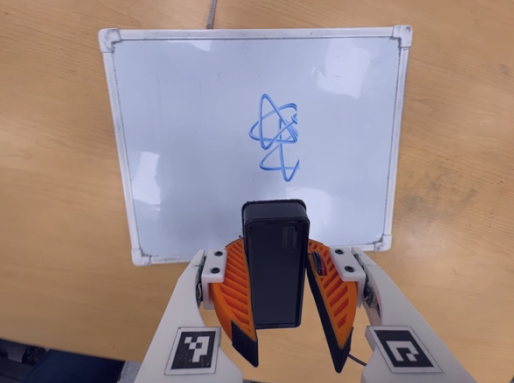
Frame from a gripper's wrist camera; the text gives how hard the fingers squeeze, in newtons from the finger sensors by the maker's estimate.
{"total": 8.0, "left": 8.4, "right": 7.5}